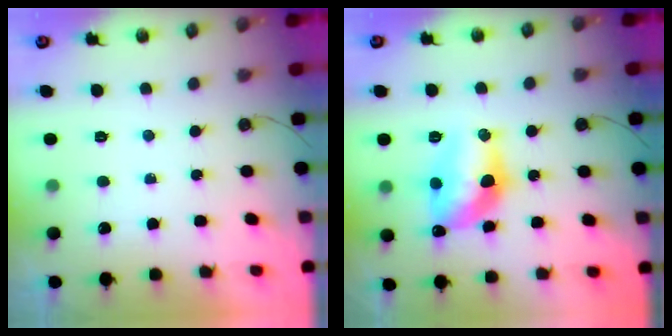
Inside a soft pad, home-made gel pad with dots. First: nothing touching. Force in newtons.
{"total": 12.8, "press": 12.8, "slide": 1.2}